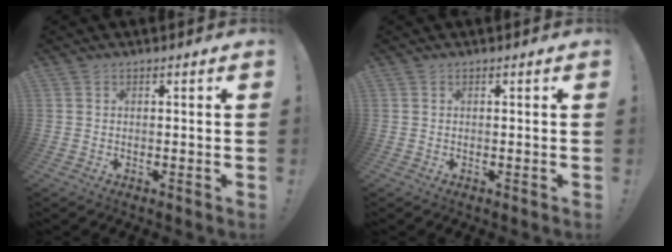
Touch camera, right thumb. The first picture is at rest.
{"total": 0.0}